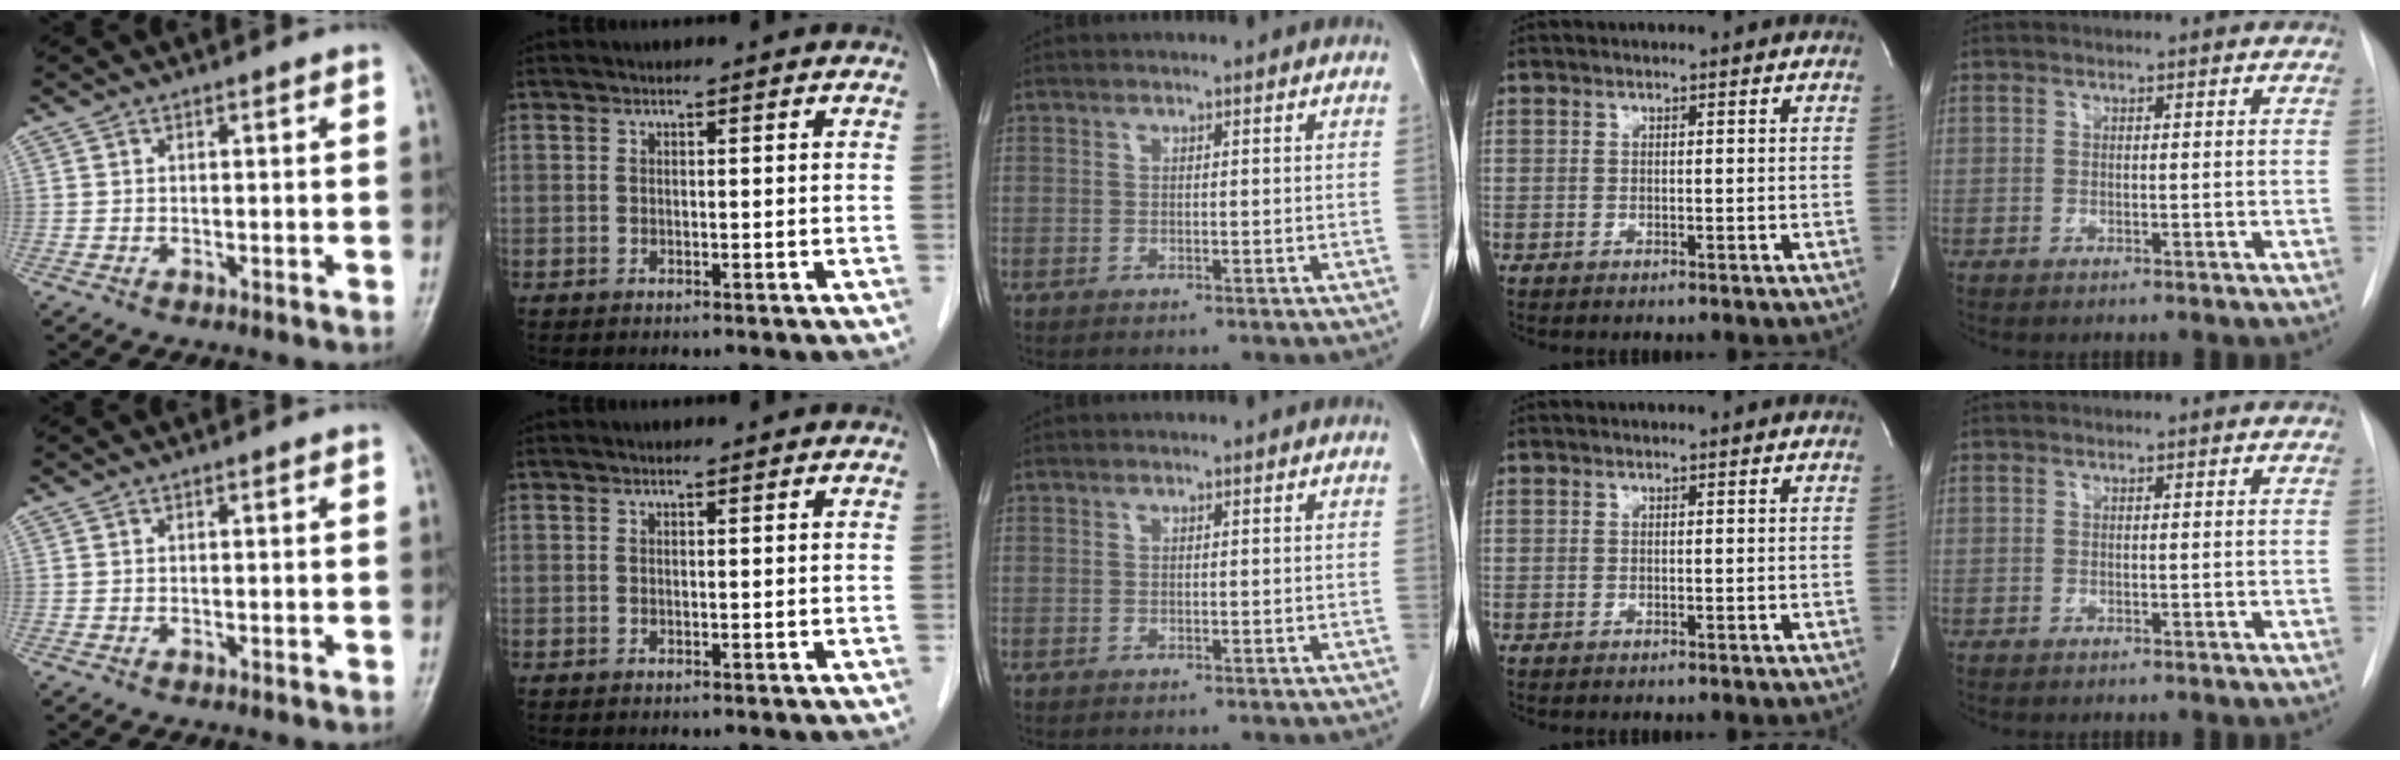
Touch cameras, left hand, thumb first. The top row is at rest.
{}